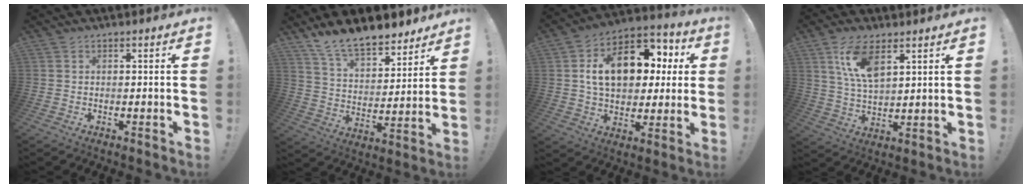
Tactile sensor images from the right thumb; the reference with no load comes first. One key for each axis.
{"total": 13.7, "fx": 11.5, "fy": 5.5, "fz": 5.1, "tx": -0.101, "ty": -0.084, "tz": 0.212}
{"total": 18.3, "fx": 4.5, "fy": 12.2, "fz": 12.8, "tx": -0.187, "ty": -0.004, "tz": 0.082}
{"total": 10.9, "fx": 5.9, "fy": 4.9, "fz": 7.8, "tx": -0.159, "ty": -0.019, "tz": 0.105}